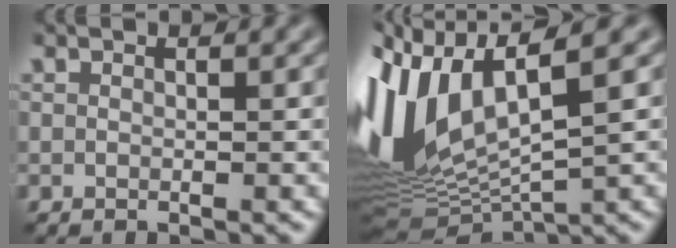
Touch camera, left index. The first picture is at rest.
{"total": 11.0, "force": [1.1, 4.5, 10.0], "torque": [-0.227, 0.000, 0.034]}